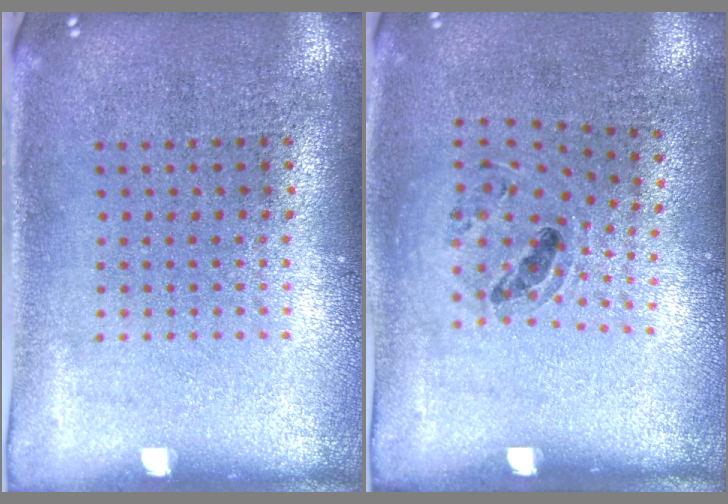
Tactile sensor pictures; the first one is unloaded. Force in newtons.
{"total": 1.0, "press": 0.9, "slide": 0.5}